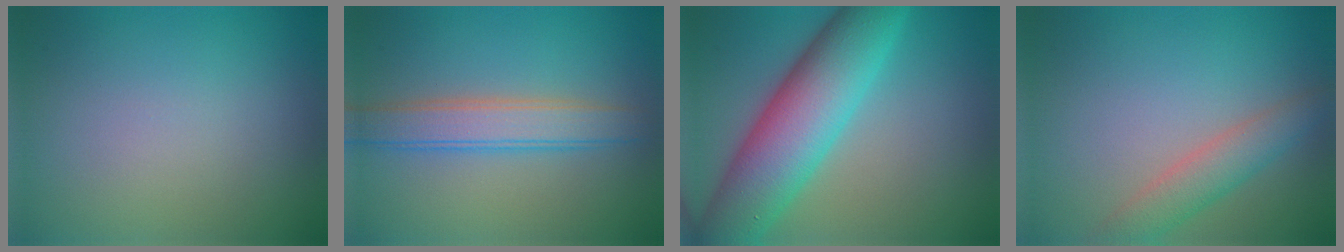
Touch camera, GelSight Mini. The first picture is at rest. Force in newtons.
{"total": 3.9, "press": 3.9, "slide": 0.2}
{"total": 10.3, "press": 10.3, "slide": 0.2}
{"total": 3.2, "press": 3.2, "slide": 0.1}